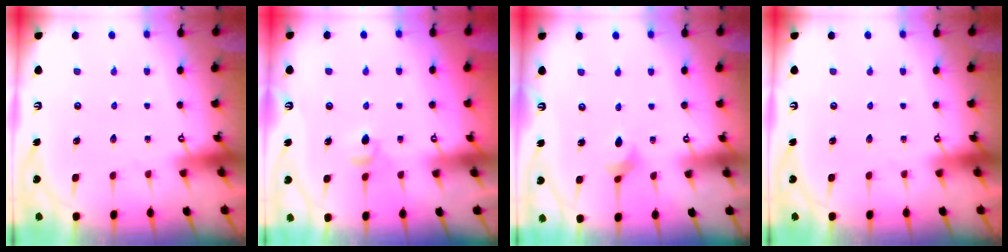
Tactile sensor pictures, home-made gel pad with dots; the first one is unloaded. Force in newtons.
{"total": 3.8, "press": 3.8, "slide": 0.6}
{"total": 3.9, "press": 3.9, "slide": 0.7}
{"total": 0.0}